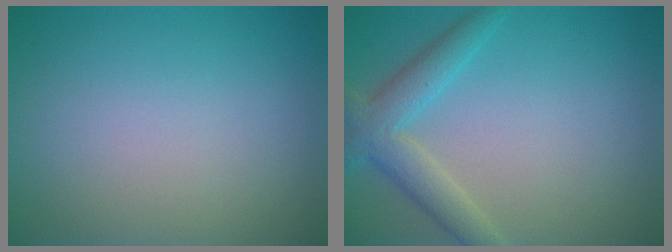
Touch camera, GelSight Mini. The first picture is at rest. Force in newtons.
{"total": 3.8, "press": 3.8, "slide": 0.2}